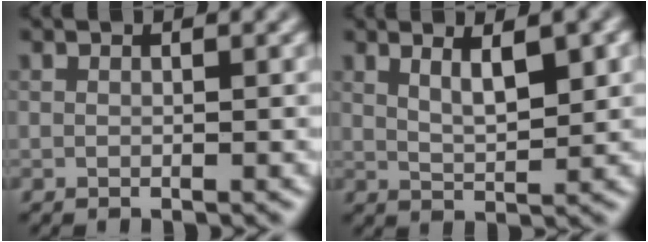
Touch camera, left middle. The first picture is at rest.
{"total": 2.8, "force": [1.0, 0.5, 2.5], "torque": [-0.057, -0.005, 0.035]}